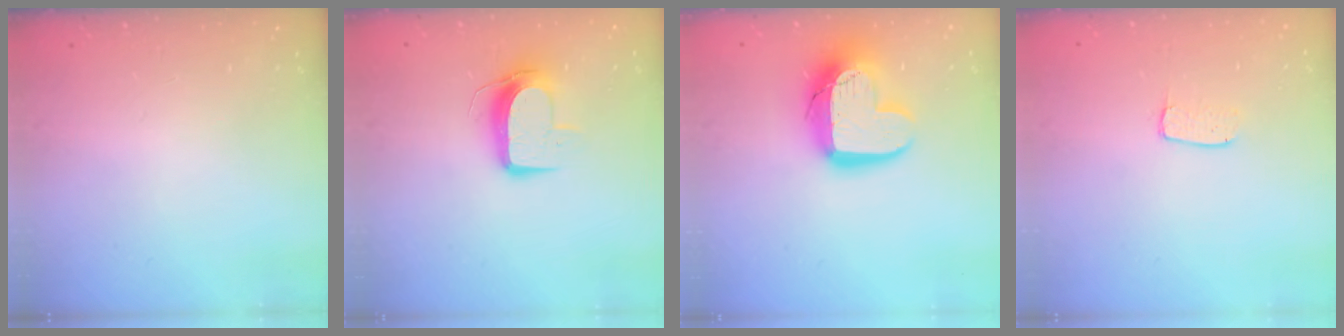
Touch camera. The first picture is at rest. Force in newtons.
{"total": 9.7, "press": 9.7, "slide": 0.4}
{"total": 16.1, "press": 16.1, "slide": 1.1}
{"total": 3.7, "press": 3.7, "slide": 0.3}